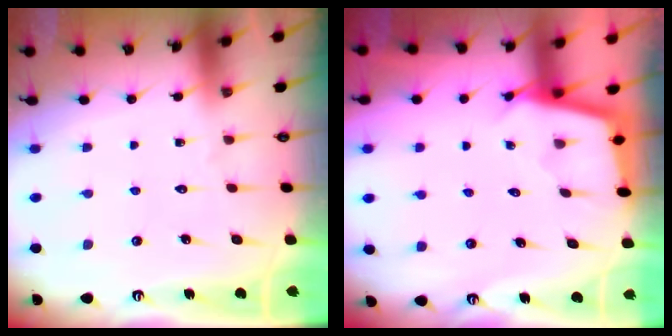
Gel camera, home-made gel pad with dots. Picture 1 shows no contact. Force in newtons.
{"total": 2.4, "press": 2.4, "slide": 0.2}